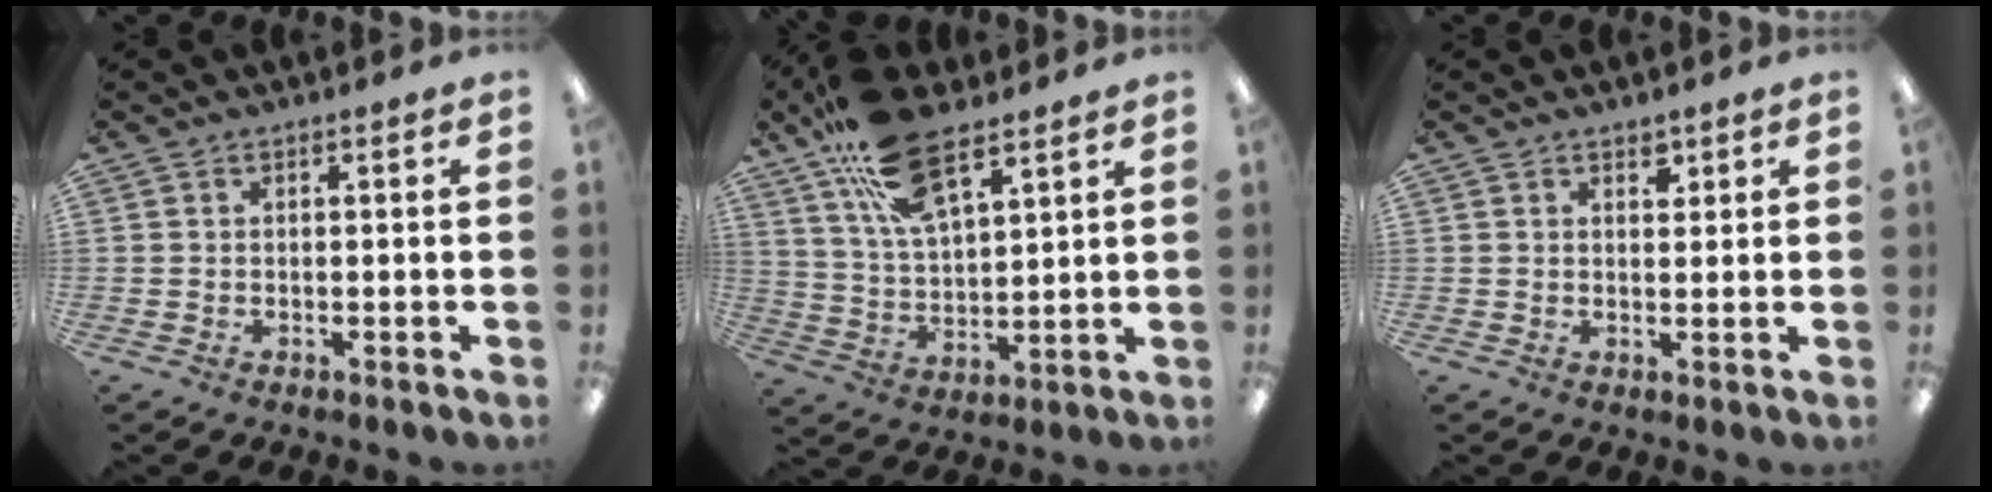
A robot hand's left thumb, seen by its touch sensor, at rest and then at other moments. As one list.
[{"total": 16.9, "force": [10.8, 7.4, 10.7], "torque": [-0.194, -0.034, 0.192]}, {"total": 2.4, "force": [1.8, 1.3, 0.9], "torque": [0.004, -0.010, 0.028]}]